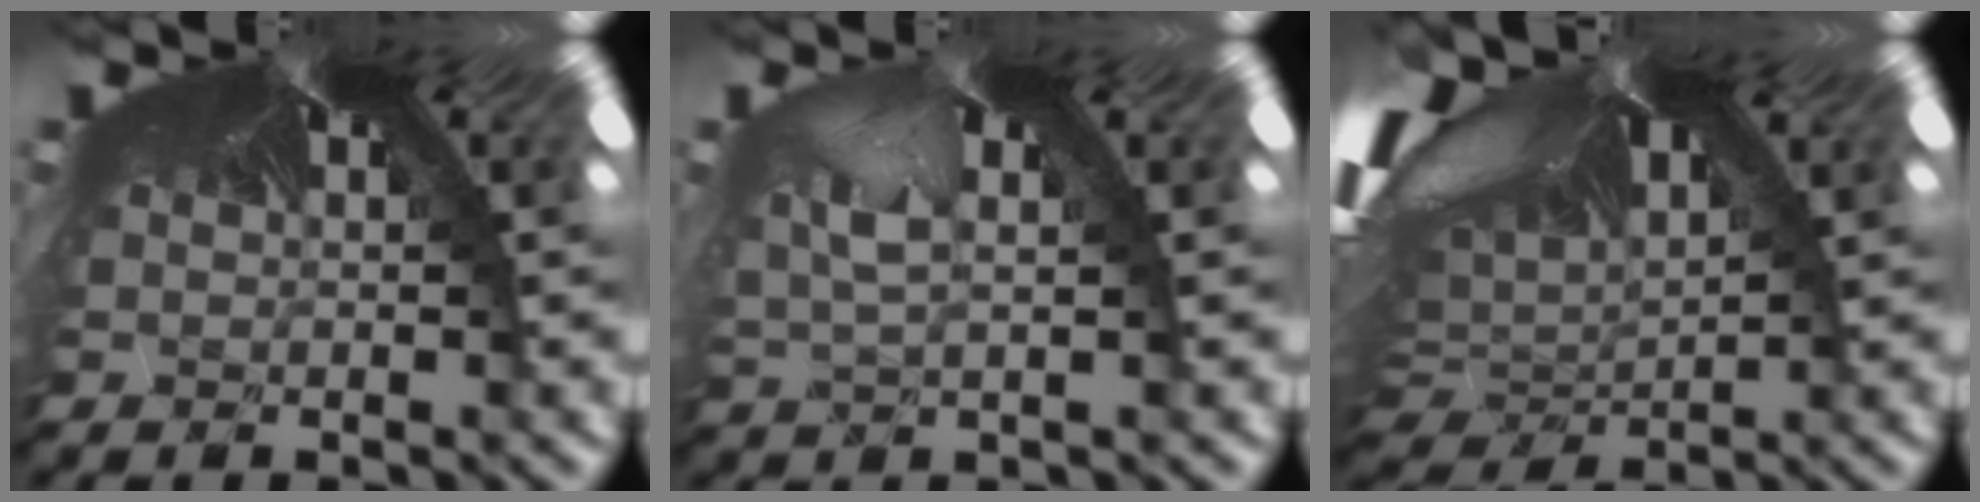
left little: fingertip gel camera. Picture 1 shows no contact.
{"total": 1.9, "force": [-1.7, 0.6, 0.4], "torque": [-0.037, -0.031, 0.011]}
{"total": 3.0, "force": [-1.7, 2.0, 1.5], "torque": [-0.065, -0.055, 0.010]}